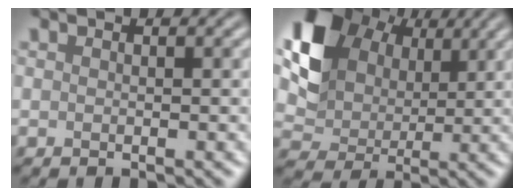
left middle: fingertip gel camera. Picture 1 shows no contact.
{"total": 9.0, "force": [3.6, 6.7, 4.7], "torque": [-0.102, 0.004, 0.065]}